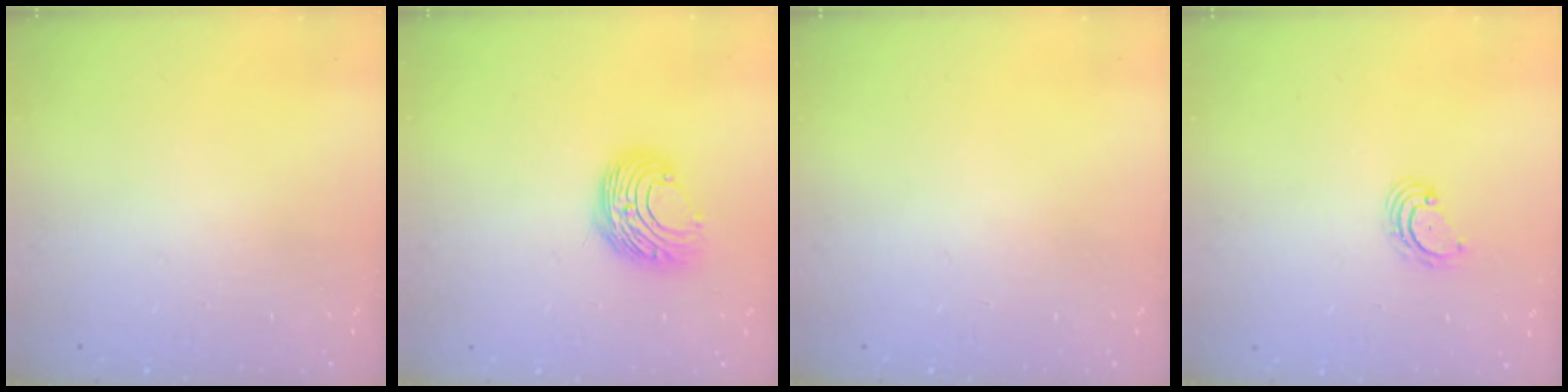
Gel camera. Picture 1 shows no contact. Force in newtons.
{"total": 9.7, "press": 9.7, "slide": 1.0}
{"total": 0.0}
{"total": 4.0, "press": 4.0, "slide": 0.5}